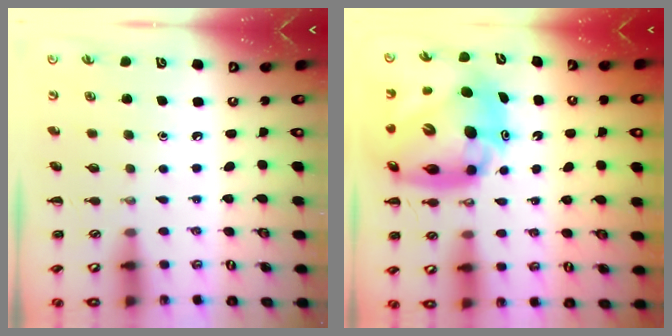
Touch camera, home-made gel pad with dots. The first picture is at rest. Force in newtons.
{"total": 17.1, "press": 16.4, "slide": 5.0}